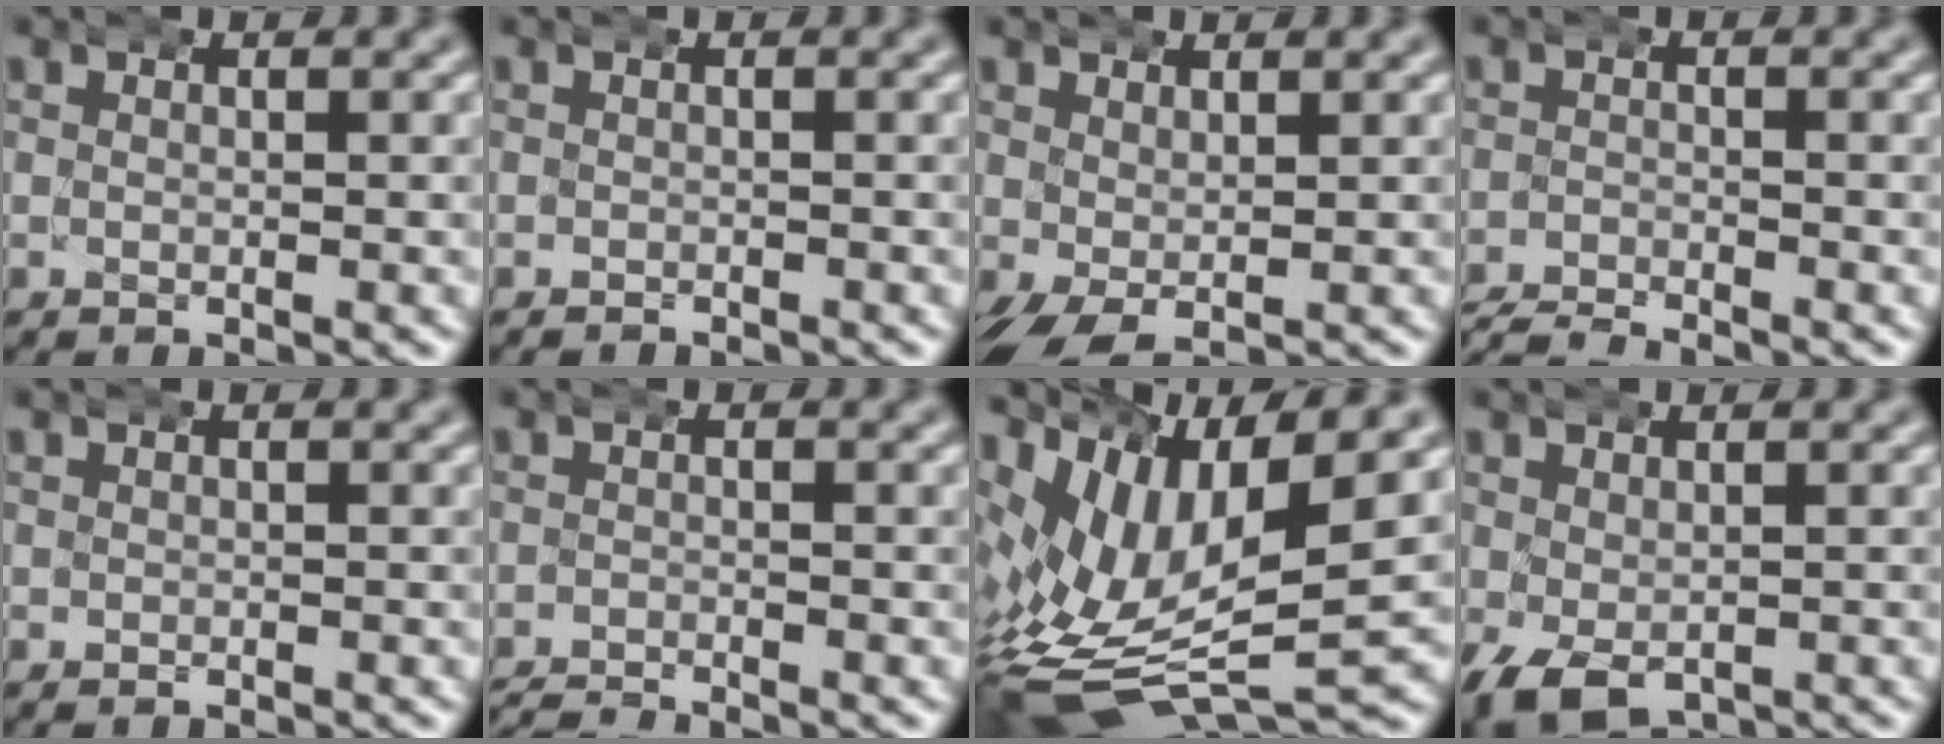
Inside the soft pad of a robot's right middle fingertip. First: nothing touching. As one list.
[{"total": 0.9, "force": [-0.9, 0.2, -0.3], "torque": [0.003, 0.000, -0.015]}, {"total": 3.2, "force": [-1.7, 1.7, 2.1], "torque": [-0.050, -0.024, -0.011]}, {"total": 5.1, "force": [-4.9, 1.4, 0.9], "torque": [-0.021, -0.013, -0.077]}, {"total": 0.0}, {"total": 3.9, "force": [-3.8, 0.8, 0.4], "torque": [-0.009, -0.011, -0.059]}, {"total": 11.6, "force": [-2.1, 8.0, 8.1], "torque": [-0.181, -0.037, -0.022]}, {"total": 4.9, "force": [-3.1, 3.1, 2.2], "torque": [-0.062, -0.030, -0.032]}]